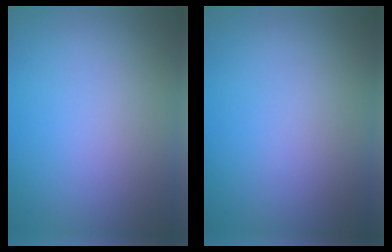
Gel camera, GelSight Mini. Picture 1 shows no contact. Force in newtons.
{"total": 0.0}